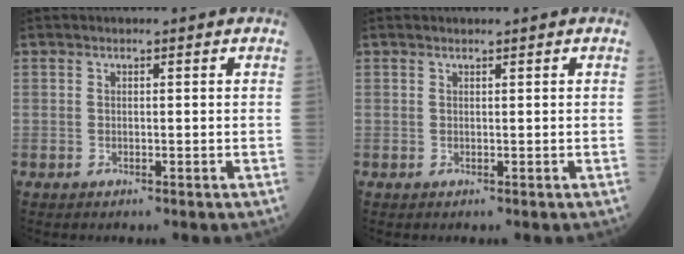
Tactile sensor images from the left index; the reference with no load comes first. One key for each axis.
{"total": 1.2, "fx": 1.1, "fy": 0.0, "fz": 0.4, "tx": -0.006, "ty": 0.009, "tz": 0.019}